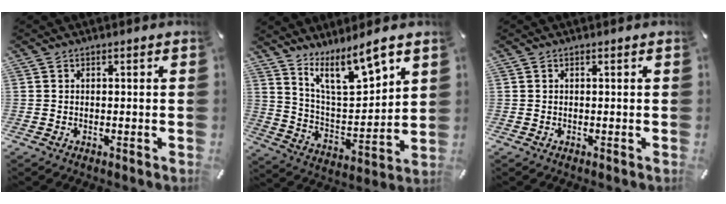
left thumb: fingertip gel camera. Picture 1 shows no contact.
{"total": 12.9, "force": [10.3, 4.3, 6.6], "torque": [-0.121, -0.063, 0.185]}
{"total": 0.0}